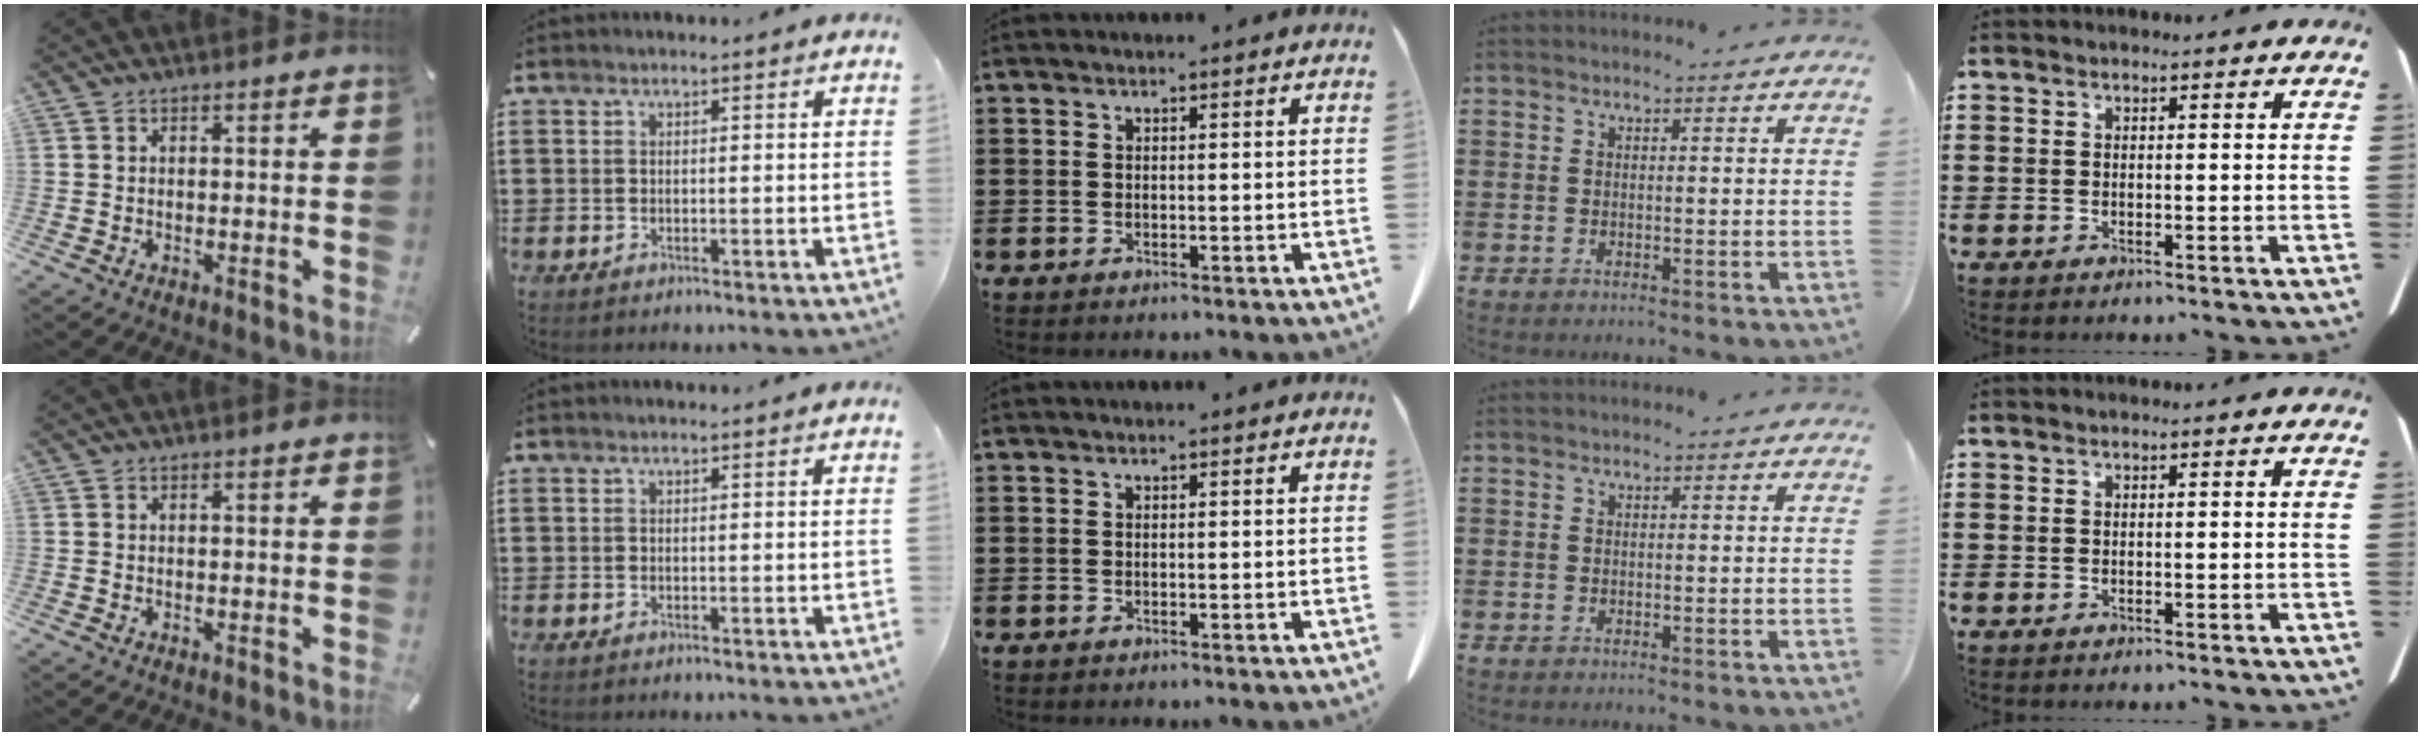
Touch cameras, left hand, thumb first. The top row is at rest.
{}